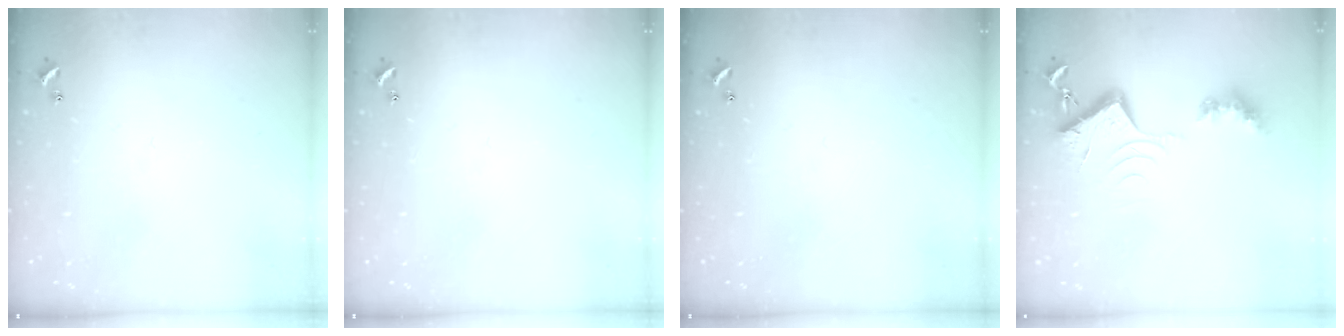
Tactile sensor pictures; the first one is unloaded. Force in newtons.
{"total": 0.0}
{"total": 0.0}
{"total": 8.0, "press": 8.0, "slide": 0.9}